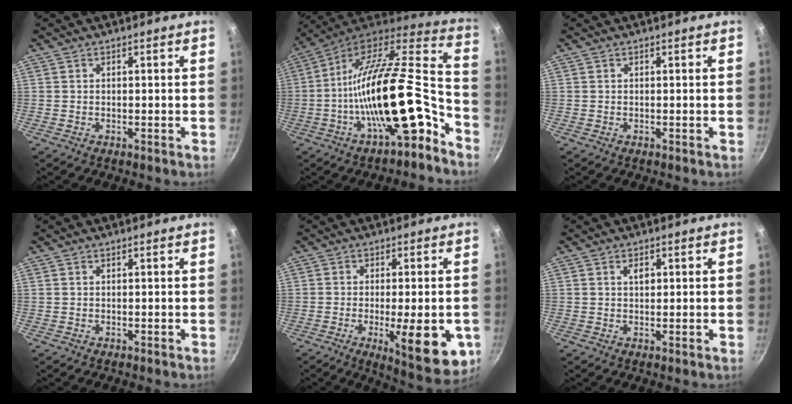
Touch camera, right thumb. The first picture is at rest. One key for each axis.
{"total": 23.8, "fx": -9.9, "fy": 7.8, "fz": 20.2, "tx": -0.292, "ty": 0.060, "tz": -0.181}
{"total": 0.0}
{"total": 0.0}
{"total": 14.5, "fx": -4.0, "fy": 4.5, "fz": 13.1, "tx": -0.153, "ty": -0.001, "tz": -0.047}
{"total": 2.0, "fx": 0.6, "fy": 1.2, "fz": 1.5, "tx": -0.016, "ty": -0.002, "tz": 0.008}